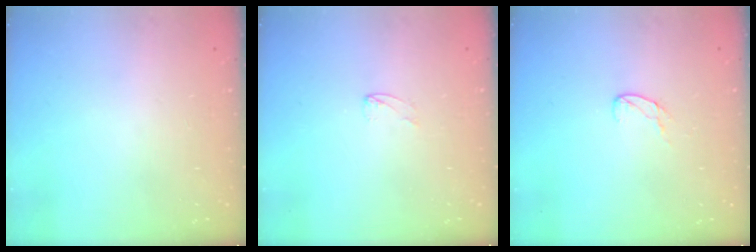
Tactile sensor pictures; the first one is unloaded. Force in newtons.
{"total": 1.7, "press": 1.7, "slide": 0.1}
{"total": 5.5, "press": 5.4, "slide": 0.5}